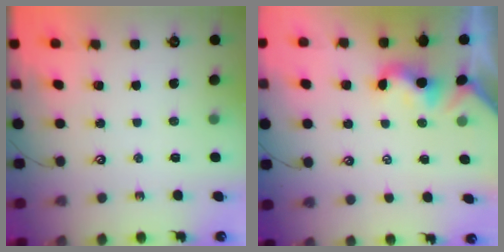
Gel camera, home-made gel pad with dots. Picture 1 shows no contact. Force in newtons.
{"total": 1.9, "press": 1.9, "slide": 0.5}